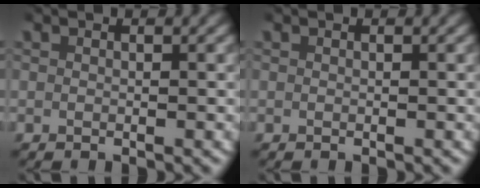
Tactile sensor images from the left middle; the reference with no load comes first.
{"total": 0.0}